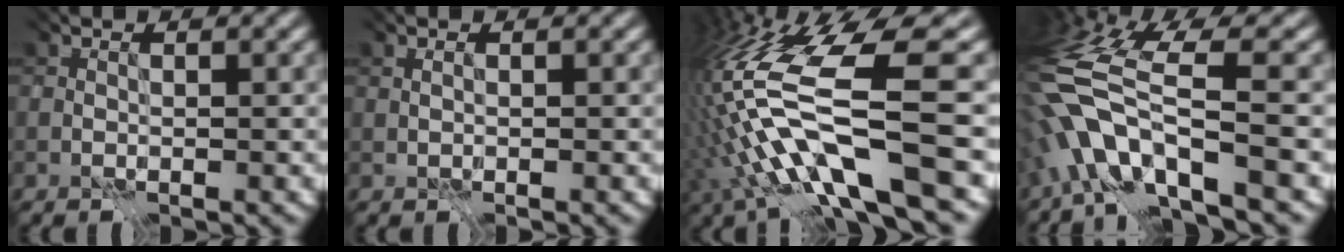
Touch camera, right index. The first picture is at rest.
{"total": 1.1, "force": [0.6, 0.6, 0.7], "torque": [-0.008, 0.010, 0.008]}
{"total": 12.2, "force": [-5.8, 1.1, 10.7], "torque": [-0.219, -0.007, -0.068]}
{"total": 9.2, "force": [-5.2, 1.4, 7.4], "torque": [-0.157, -0.005, -0.078]}